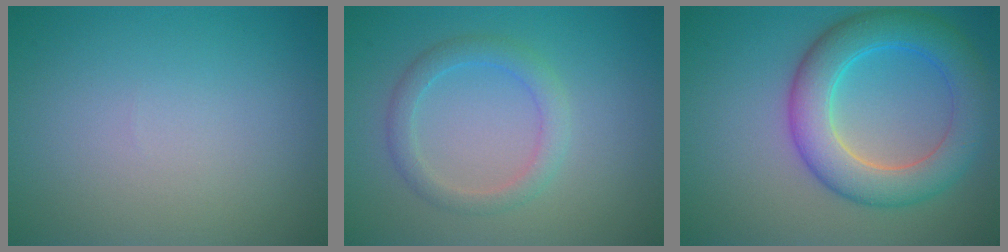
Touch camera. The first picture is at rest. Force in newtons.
{"total": 2.5, "press": 2.5, "slide": 0.1}
{"total": 6.9, "press": 6.9, "slide": 0.3}